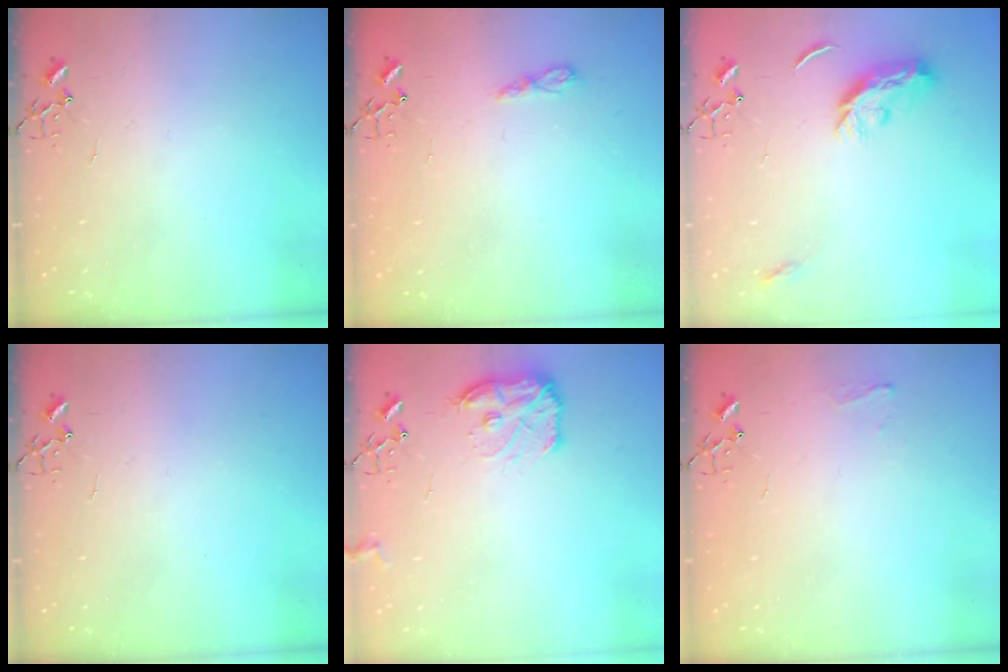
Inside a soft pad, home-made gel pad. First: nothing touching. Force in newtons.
{"total": 5.5, "press": 5.5, "slide": 0.6}
{"total": 9.9, "press": 9.9, "slide": 0.3}
{"total": 0.0}
{"total": 11.8, "press": 11.8, "slide": 0.6}
{"total": 5.2, "press": 5.1, "slide": 0.6}